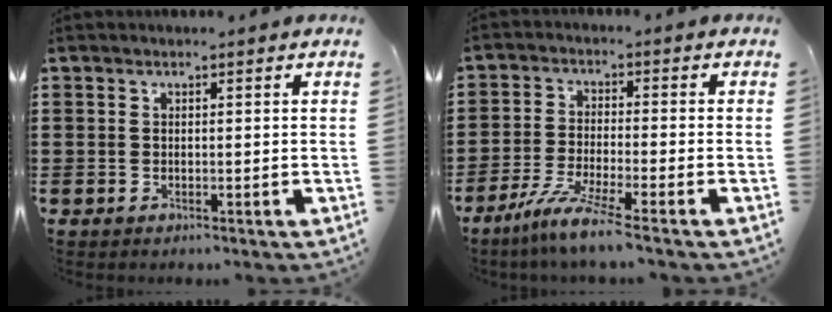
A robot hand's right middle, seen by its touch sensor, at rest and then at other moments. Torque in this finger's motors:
{"motor_torque": [1.44, -0.70, 0.21, 0.04]}